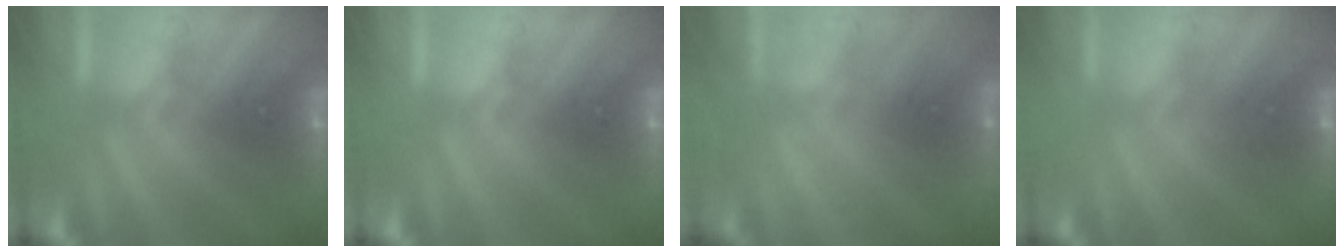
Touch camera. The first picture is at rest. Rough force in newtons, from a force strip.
{"total": 0.0}
{"total": 2.2}
{"total": 3.0}